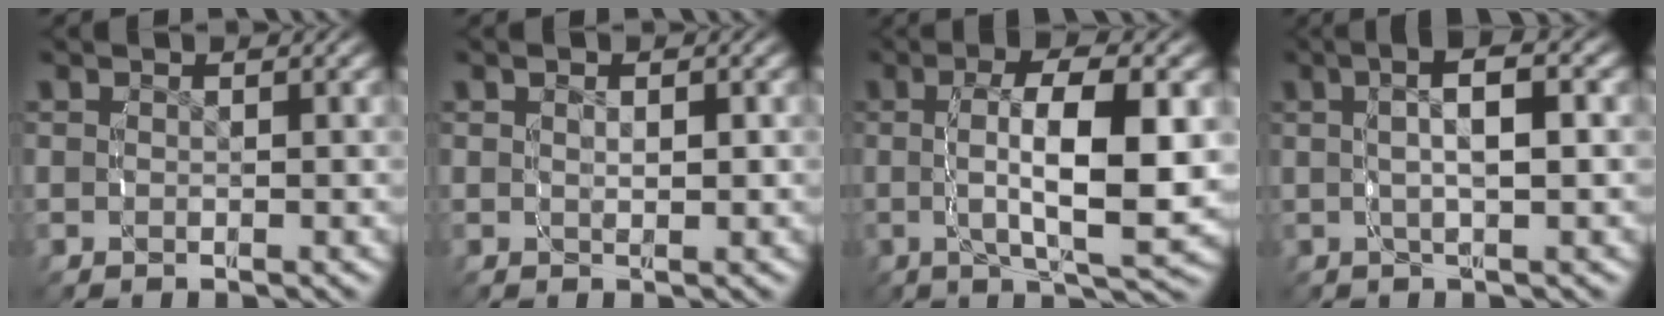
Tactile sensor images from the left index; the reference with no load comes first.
{"total": 1.2, "force": [0.4, 0.3, 1.1], "torque": [-0.012, -0.006, 0.012]}
{"total": 8.1, "force": [0.3, 1.9, 7.9], "torque": [-0.118, -0.002, 0.007]}
{"total": 5.2, "force": [1.6, 1.1, 4.8], "torque": [-0.069, 0.020, 0.019]}